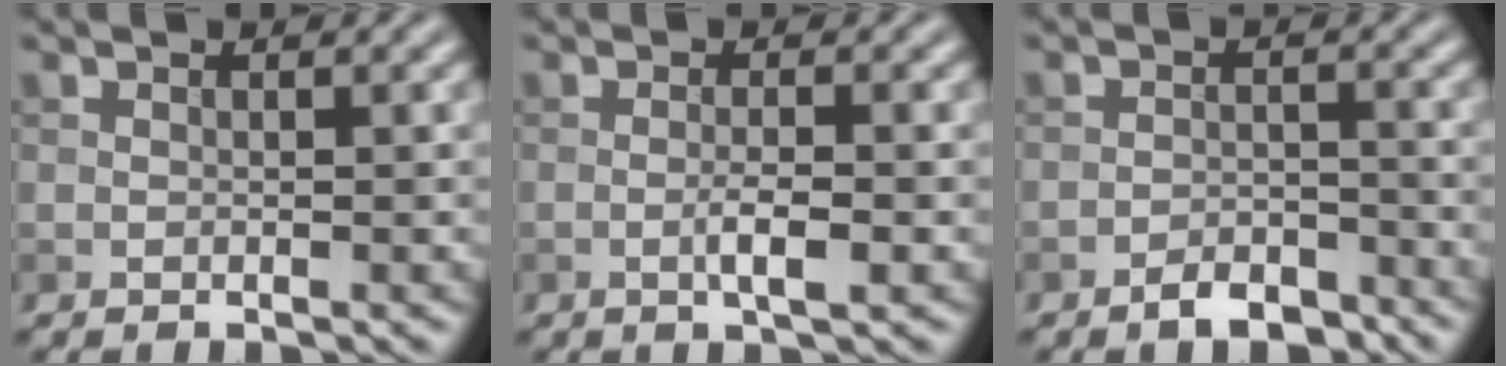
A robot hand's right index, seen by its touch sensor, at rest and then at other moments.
{"total": 2.3, "force": [-0.7, 0.3, 2.1], "torque": [-0.039, 0.003, -0.014]}
{"total": 3.2, "force": [-2.6, 1.1, 1.5], "torque": [-0.021, 0.005, -0.050]}